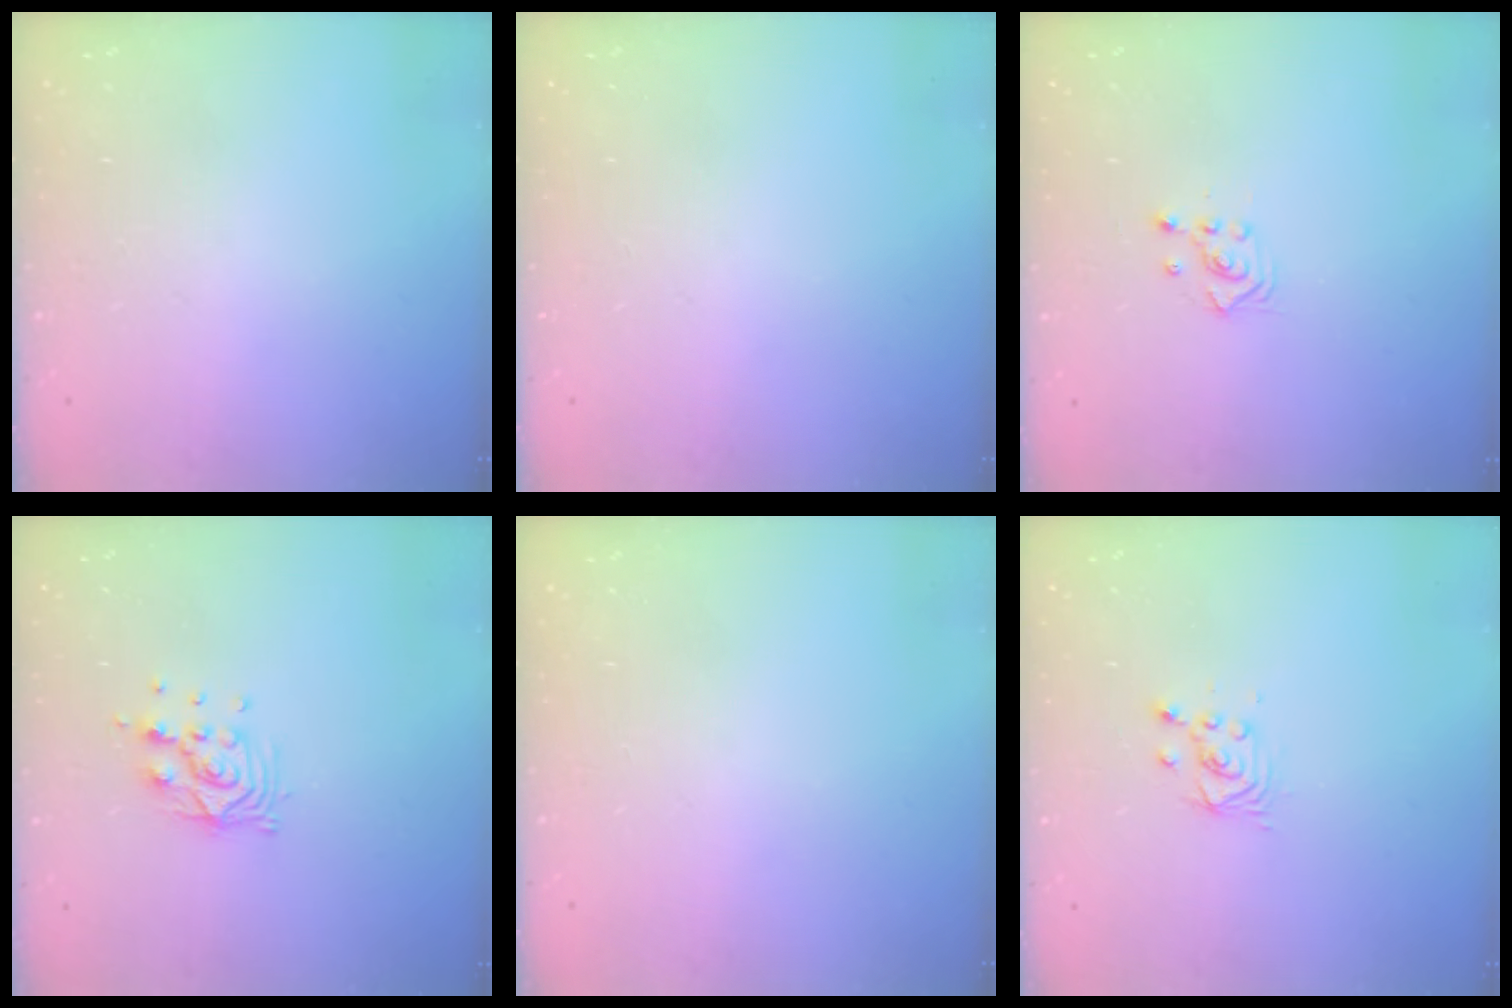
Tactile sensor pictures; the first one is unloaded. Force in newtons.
{"total": 0.0}
{"total": 2.5, "press": 2.5, "slide": 0.3}
{"total": 9.3, "press": 9.3, "slide": 0.6}
{"total": 0.0}
{"total": 2.6, "press": 2.6, "slide": 0.1}